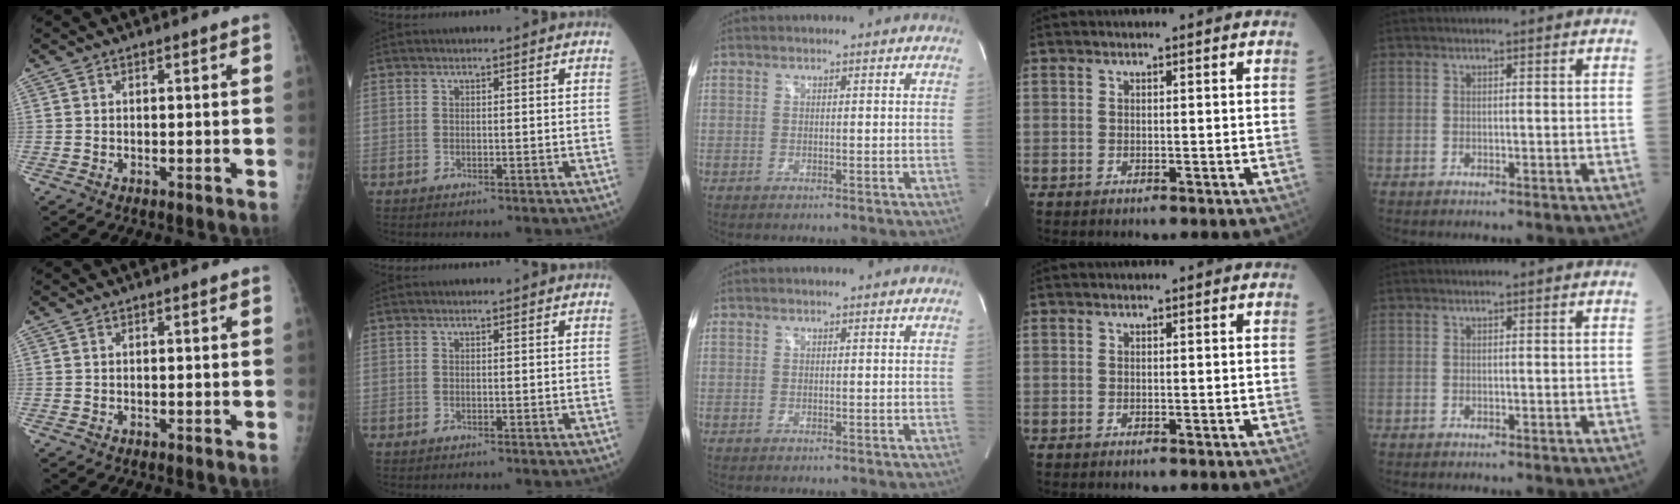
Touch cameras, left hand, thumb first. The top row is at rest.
{}